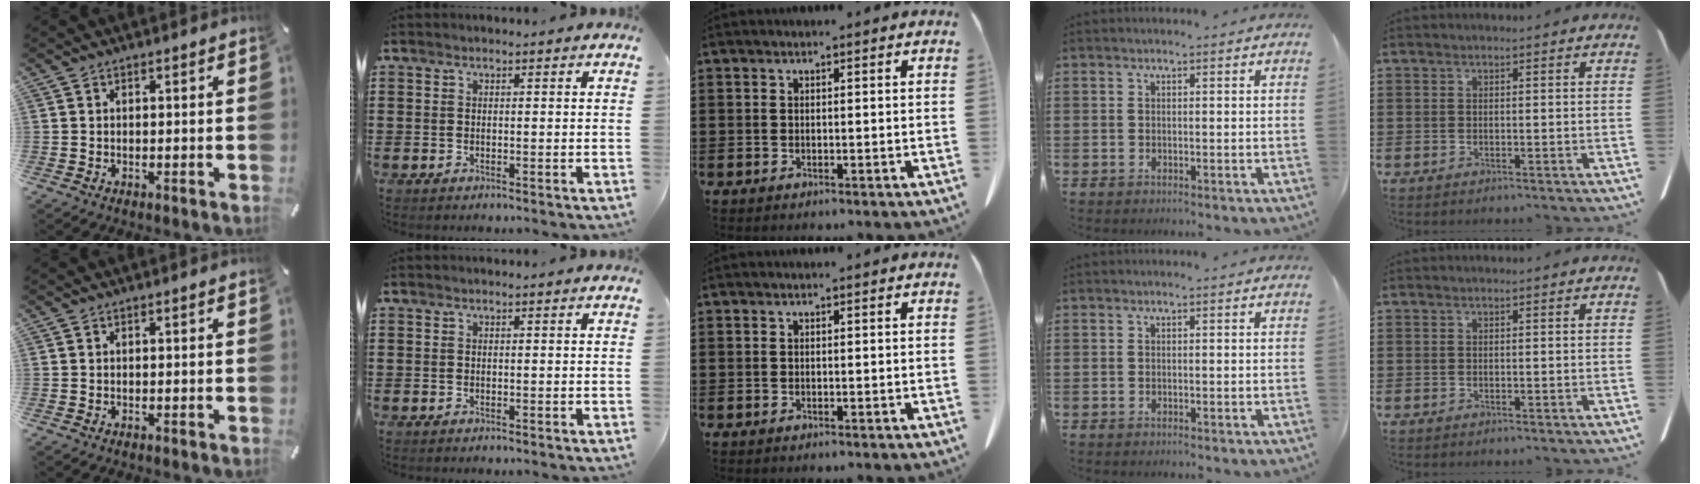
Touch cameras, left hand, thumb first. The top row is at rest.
{}